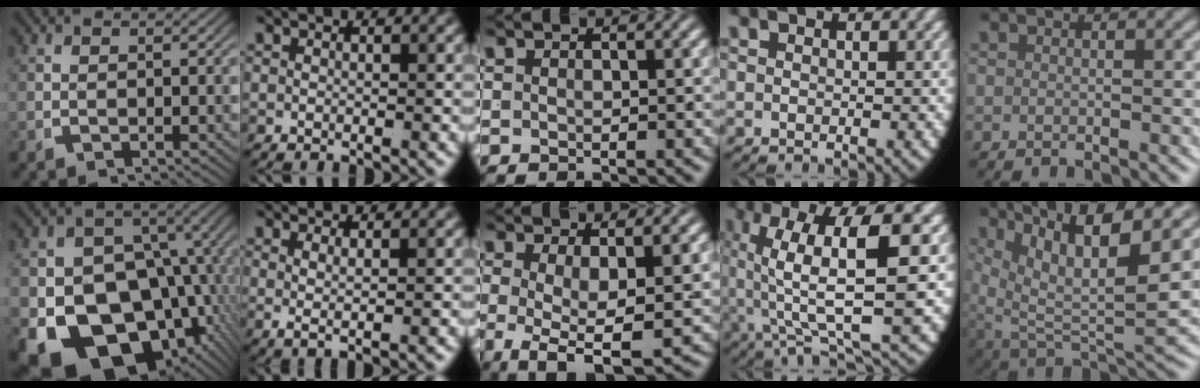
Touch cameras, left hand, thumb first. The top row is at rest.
{"thumb": {"total": 21.1, "force": [-6.9, 15.8, 12.1], "torque": [-0.258, -0.102, -0.081]}, "index": {"total": 1.7, "force": [0.5, -0.2, 1.6], "torque": [-0.030, -0.014, 0.022]}, "middle": {"total": 6.5, "force": [-2.8, 2.5, 5.3], "torque": [-0.111, -0.053, -0.019]}, "ring": {"total": 9.9, "force": [1.4, 4.6, 8.6], "torque": [-0.164, -0.009, 0.020]}, "little": {"total": 12.2, "force": [2.5, 6.4, 10.0], "torque": [-0.172, -0.038, 0.055]}}